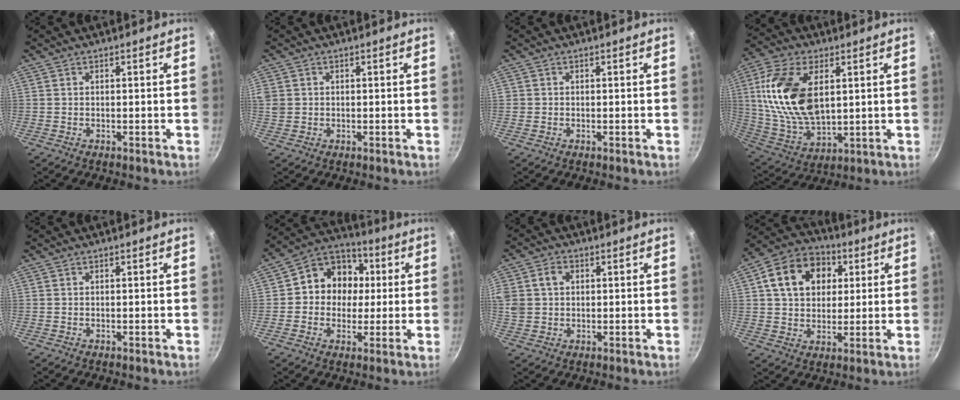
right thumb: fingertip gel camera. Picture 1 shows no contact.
{"total": 3.1, "force": [0.4, 2.7, 1.3], "torque": [-0.021, 0.000, 0.009]}
{"total": 0.7, "force": [0.0, 0.7, 0.1], "torque": [0.000, 0.002, -0.002]}
{"total": 19.1, "force": [4.4, 10.9, 15.1], "torque": [-0.281, -0.013, 0.093]}
{"total": 0.0}
{"total": 12.6, "force": [1.2, 11.1, 5.8], "torque": [-0.049, 0.021, -0.003]}
{"total": 7.4, "force": [1.8, 6.0, 3.9], "torque": [-0.069, 0.007, 0.030]}
{"total": 14.9, "force": [4.3, 11.4, 8.7], "torque": [-0.124, 0.016, 0.060]}